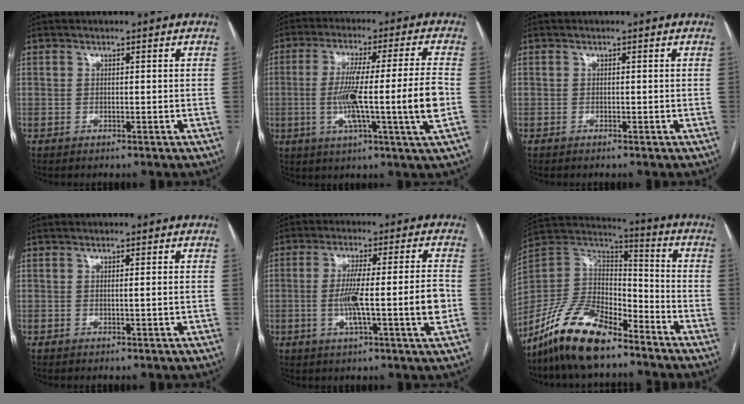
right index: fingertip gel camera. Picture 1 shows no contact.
{"total": 15.0, "force": [-2.3, -1.5, 14.8], "torque": [-0.260, -0.004, -0.044]}
{"total": 0.0}
{"total": 1.1, "force": [0.0, -0.3, 1.0], "torque": [-0.016, 0.000, 0.001]}
{"total": 11.3, "force": [-1.9, -0.4, 11.2], "torque": [-0.198, 0.004, -0.033]}
{"total": 15.7, "force": [-11.6, 5.2, 9.1], "torque": [-0.180, 0.012, -0.220]}